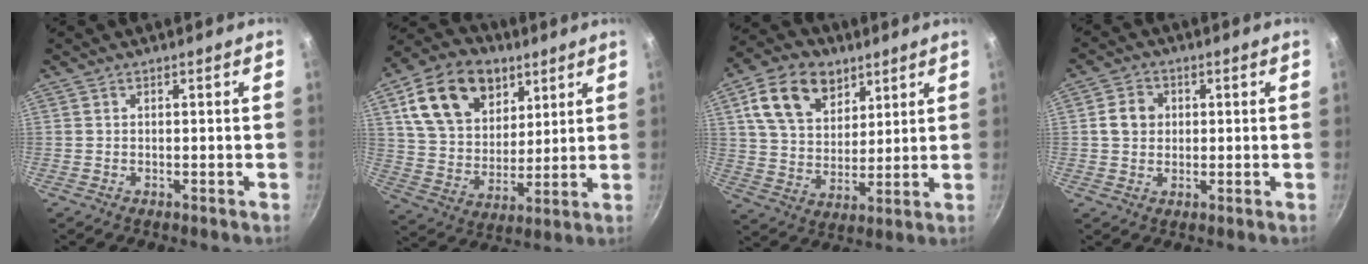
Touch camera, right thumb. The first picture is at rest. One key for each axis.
{"total": 20.0, "fx": 9.1, "fy": 13.8, "fz": 11.3, "tx": -0.167, "ty": -0.024, "tz": 0.161}
{"total": 15.1, "fx": 7.2, "fy": 10.4, "fz": 8.3, "tx": -0.117, "ty": -0.018, "tz": 0.127}
{"total": 5.1, "fx": 0.6, "fy": 4.5, "fz": 2.4, "tx": -0.022, "ty": 0.007, "tz": 0.003}